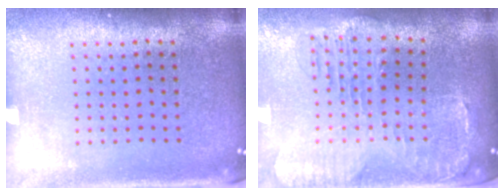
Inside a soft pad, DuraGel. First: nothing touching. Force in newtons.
{"total": 1.5, "press": 1.4, "slide": 0.4}